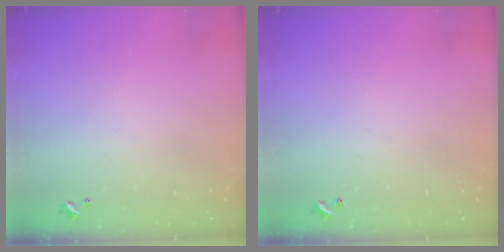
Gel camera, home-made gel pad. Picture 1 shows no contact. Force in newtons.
{"total": 0.0}